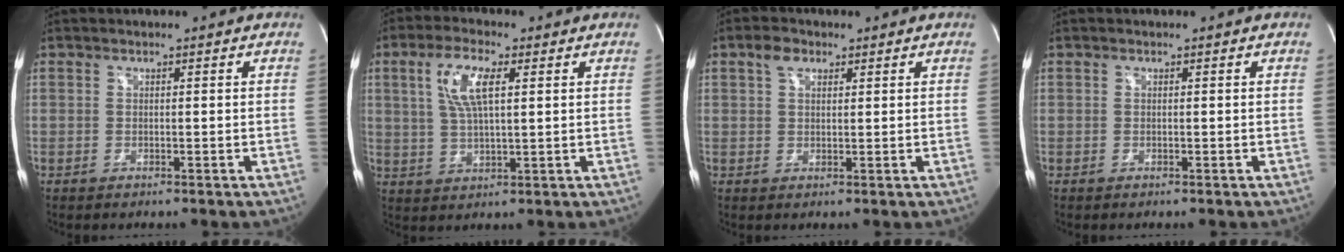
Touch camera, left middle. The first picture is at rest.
{"total": 7.6, "force": [2.4, 1.9, 7.0], "torque": [-0.145, 0.008, 0.049]}
{"total": 2.8, "force": [1.5, 1.7, 1.6], "torque": [-0.035, 0.011, 0.029]}
{"total": 0.0}